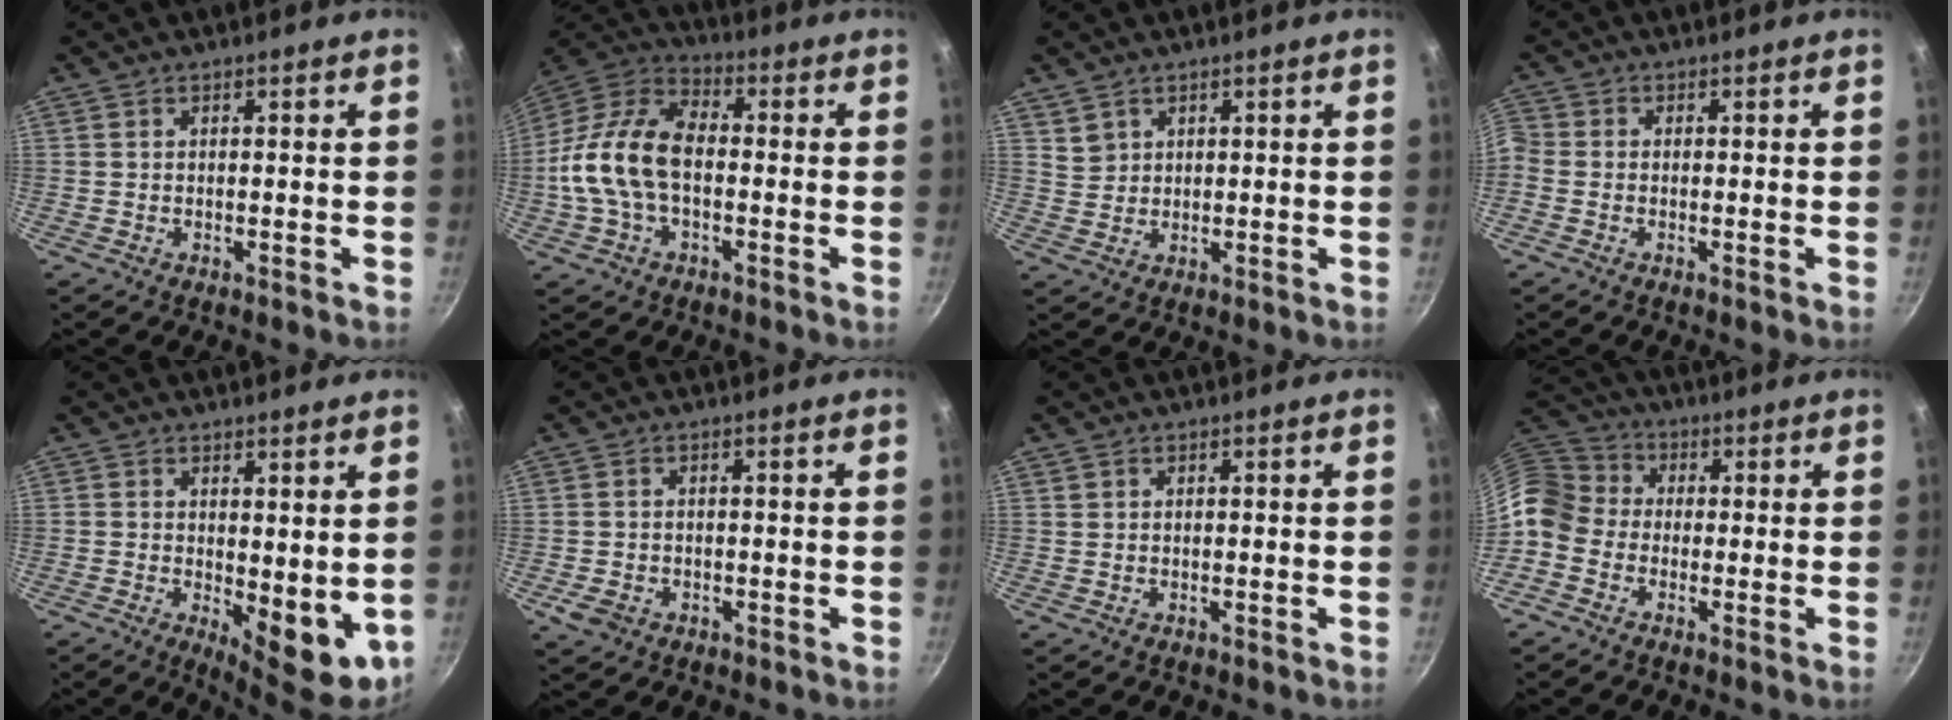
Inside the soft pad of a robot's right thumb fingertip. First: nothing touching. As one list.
[{"total": 15.4, "force": [-1.5, 9.4, 12.1], "torque": [-0.215, 0.040, -0.046]}, {"total": 2.8, "force": [1.7, 2.2, 0.5], "torque": [0.011, 0.004, 0.036]}, {"total": 3.4, "force": [-1.4, 2.6, 1.7], "torque": [-0.046, 0.010, -0.045]}, {"total": 8.6, "force": [0.1, 4.0, 7.5], "torque": [-0.081, -0.009, 0.013]}, {"total": 3.5, "force": [-1.4, 2.6, 1.8], "torque": [-0.034, 0.007, -0.020]}, {"total": 0.0}, {"total": 9.4, "force": [-1.5, 8.0, 4.7], "torque": [-0.074, 0.036, -0.052]}]